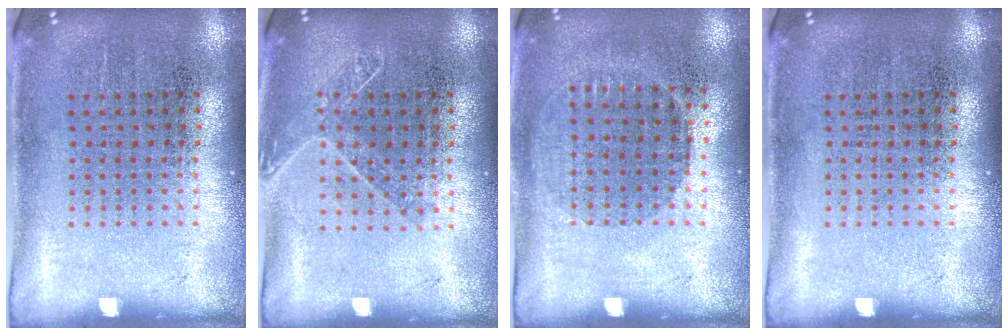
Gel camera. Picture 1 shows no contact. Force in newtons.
{"total": 1.2, "press": 1.0, "slide": 0.6}
{"total": 1.0, "press": 0.9, "slide": 0.4}
{"total": 0.0}